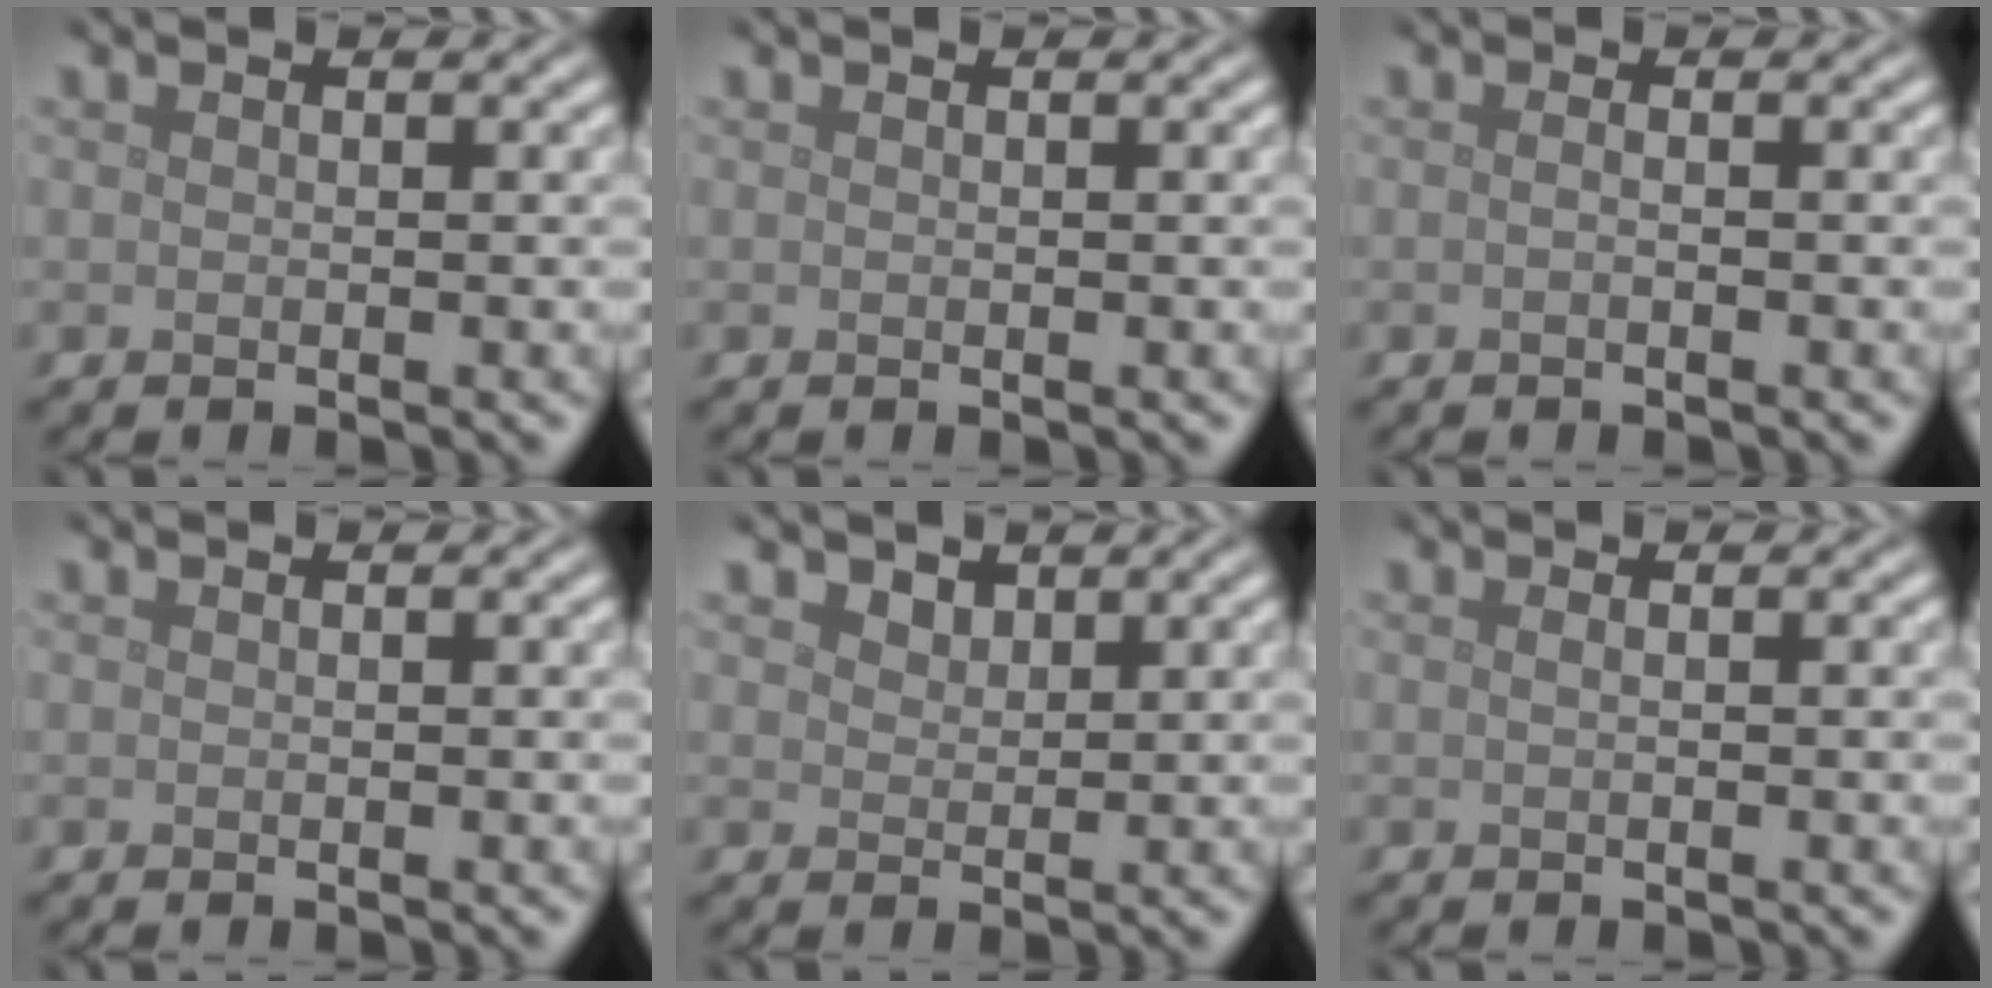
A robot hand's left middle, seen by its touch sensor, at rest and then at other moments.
{"total": 0.0}
{"total": 0.7, "force": [-0.1, 0.3, 0.6], "torque": [-0.009, -0.005, -0.008]}
{"total": 0.0}
{"total": 1.4, "force": [1.1, 0.7, 0.3], "torque": [-0.009, -0.003, 0.020]}
{"total": 0.6, "force": [0.1, 0.3, 0.5], "torque": [-0.006, 0.001, -0.003]}